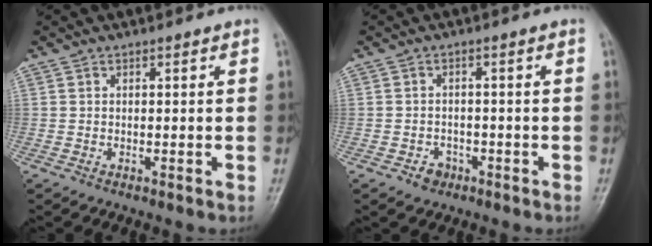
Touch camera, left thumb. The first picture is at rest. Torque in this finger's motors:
{"motor_torque": [-0.02, 0.02, 0.04, 0.00, 0.00]}